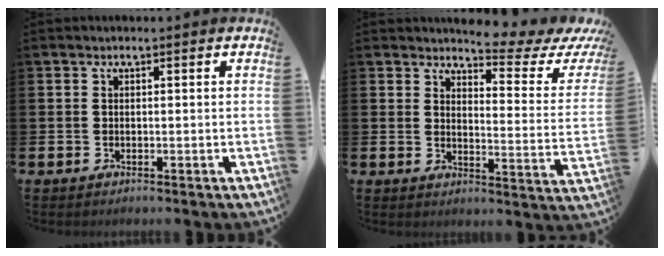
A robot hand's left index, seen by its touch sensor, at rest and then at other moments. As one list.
[{"total": 4.4, "force": [4.0, 0.9, 1.6], "torque": [-0.028, -0.042, 0.058]}]